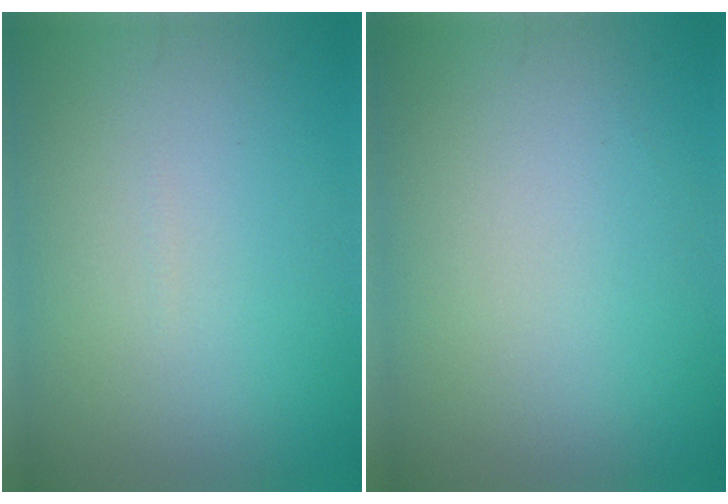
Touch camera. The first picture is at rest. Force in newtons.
{"total": 0.0}